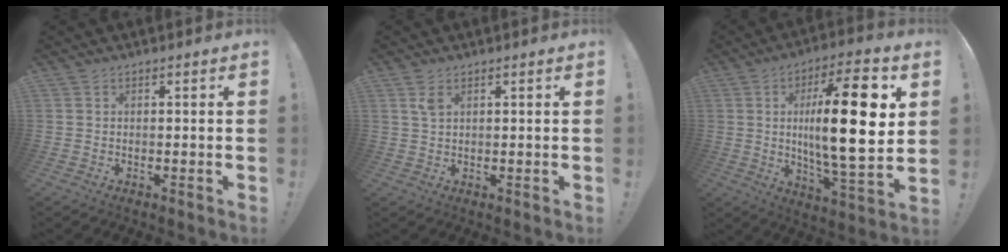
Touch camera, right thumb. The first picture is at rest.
{"total": 2.4, "force": [1.3, 1.2, 1.7], "torque": [-0.025, -0.003, 0.021]}
{"total": 22.5, "force": [3.3, 5.8, 21.5], "torque": [-0.368, -0.009, 0.039]}